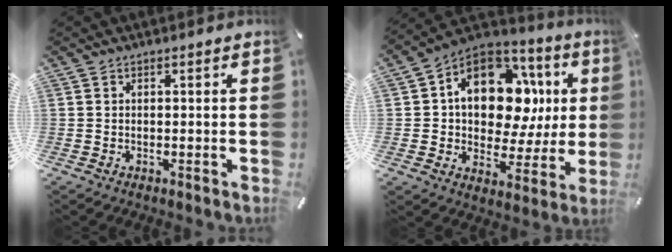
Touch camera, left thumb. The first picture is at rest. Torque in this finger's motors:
{"motor_torque": [2.53, 2.48, 0.53, -0.11, 0.35]}